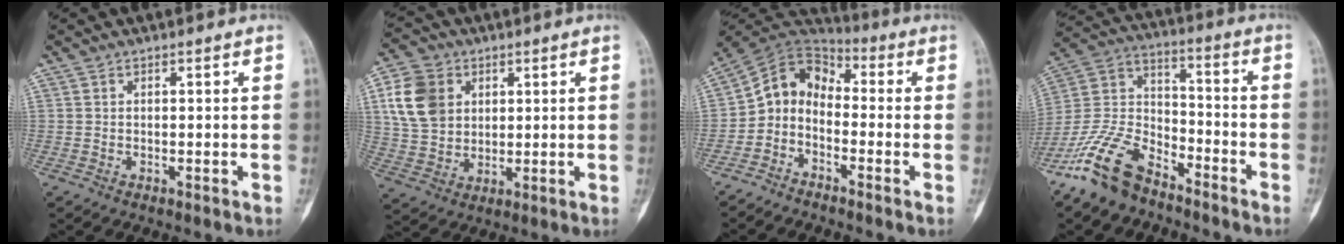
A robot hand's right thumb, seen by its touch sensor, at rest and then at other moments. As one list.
[{"total": 11.8, "force": [3.5, 9.2, 6.5], "torque": [-0.107, -0.002, 0.070]}, {"total": 8.6, "force": [-2.8, 6.4, 5.0], "torque": [-0.074, 0.063, -0.072]}, {"total": 15.0, "force": [-11.1, 7.1, 7.1], "torque": [-0.140, 0.070, -0.218]}]